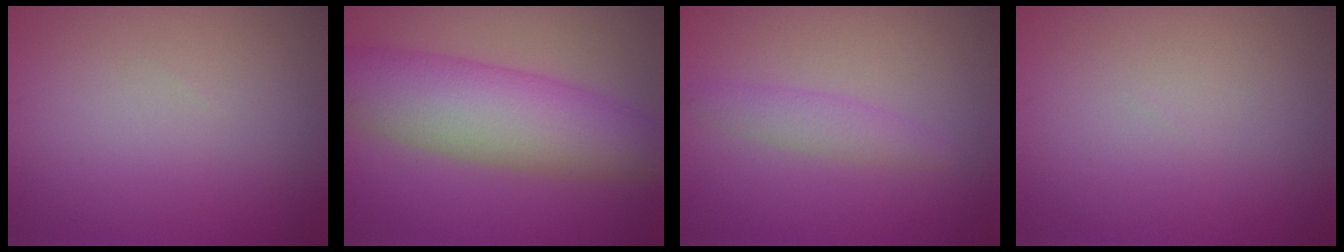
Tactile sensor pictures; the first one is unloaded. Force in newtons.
{"total": 8.3, "press": 8.3, "slide": 0.5}
{"total": 1.9, "press": 1.9, "slide": 0.0}
{"total": 0.0}